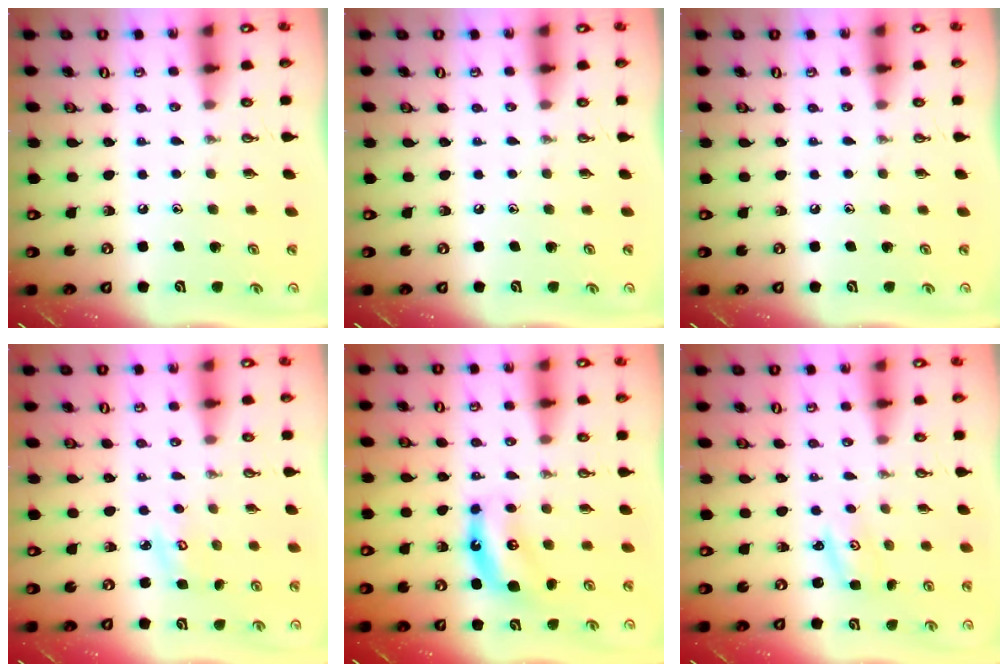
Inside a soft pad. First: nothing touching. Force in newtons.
{"total": 0.0}
{"total": 0.0}
{"total": 3.8, "press": 3.7, "slide": 0.5}
{"total": 6.9, "press": 6.9, "slide": 0.5}
{"total": 2.0, "press": 2.0, "slide": 0.2}